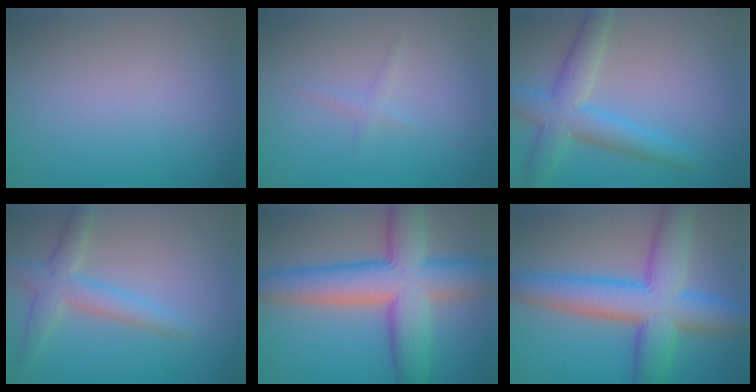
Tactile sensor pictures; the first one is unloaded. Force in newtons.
{"total": 0.8, "press": 0.8, "slide": 0.0}
{"total": 4.8, "press": 4.8, "slide": 0.2}
{"total": 3.5, "press": 3.5, "slide": 0.1}
{"total": 10.7, "press": 10.7, "slide": 0.4}
{"total": 9.5, "press": 9.5, "slide": 0.2}